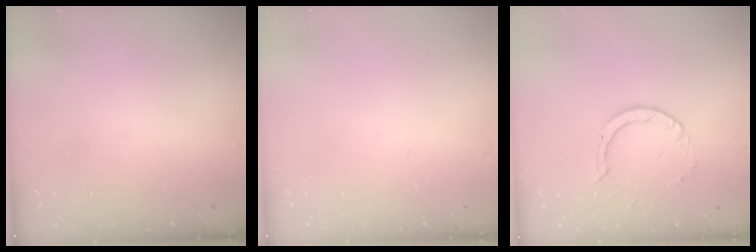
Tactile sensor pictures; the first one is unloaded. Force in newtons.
{"total": 0.0}
{"total": 4.7, "press": 4.7, "slide": 0.4}